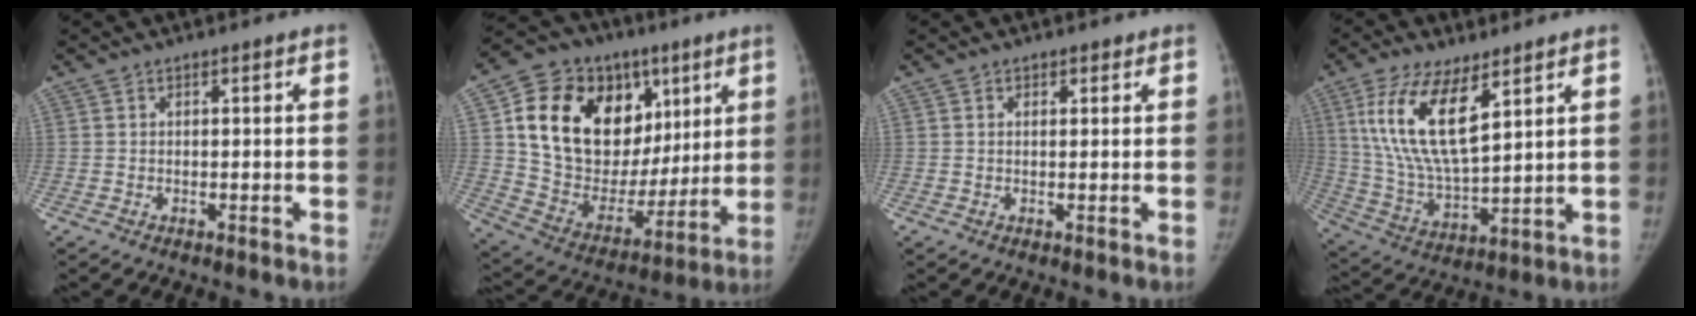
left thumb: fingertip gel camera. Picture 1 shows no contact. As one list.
[{"total": 28.0, "force": [8.9, 19.2, 18.3], "torque": [-0.270, 0.015, 0.162]}, {"total": 1.3, "force": [0.7, 0.9, 0.6], "torque": [0.000, -0.003, 0.007]}, {"total": 16.6, "force": [7.4, 6.5, 13.3], "torque": [-0.252, -0.031, 0.151]}]